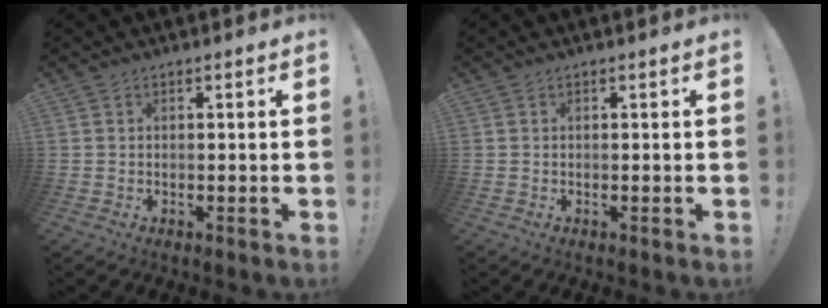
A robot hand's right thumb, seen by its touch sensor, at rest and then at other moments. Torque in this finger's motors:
{"motor_torque": [0.00, 0.00, 0.00, 0.00, 0.00]}